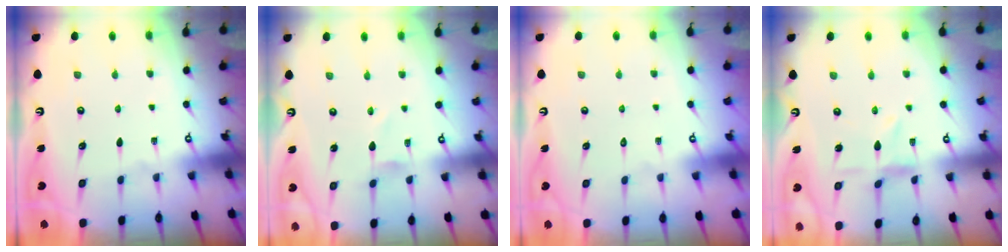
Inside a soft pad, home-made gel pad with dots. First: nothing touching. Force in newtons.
{"total": 0.0}
{"total": 1.6, "press": 1.6, "slide": 0.1}
{"total": 2.7, "press": 2.7, "slide": 0.4}